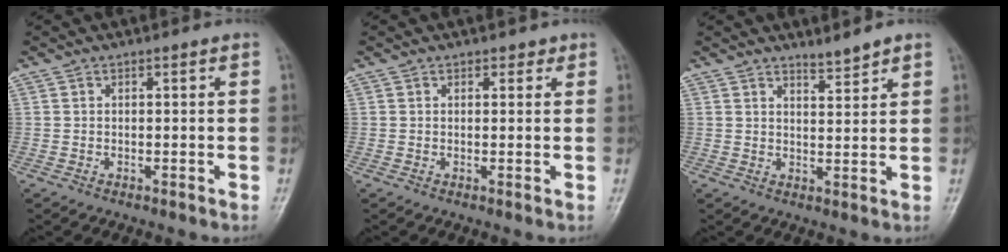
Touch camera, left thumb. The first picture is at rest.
{"total": 1.2, "force": [0.8, 0.8, 0.4], "torque": [0.008, -0.004, 0.007]}
{"total": 3.0, "force": [2.8, 0.2, 1.2], "torque": [-0.014, -0.029, 0.048]}